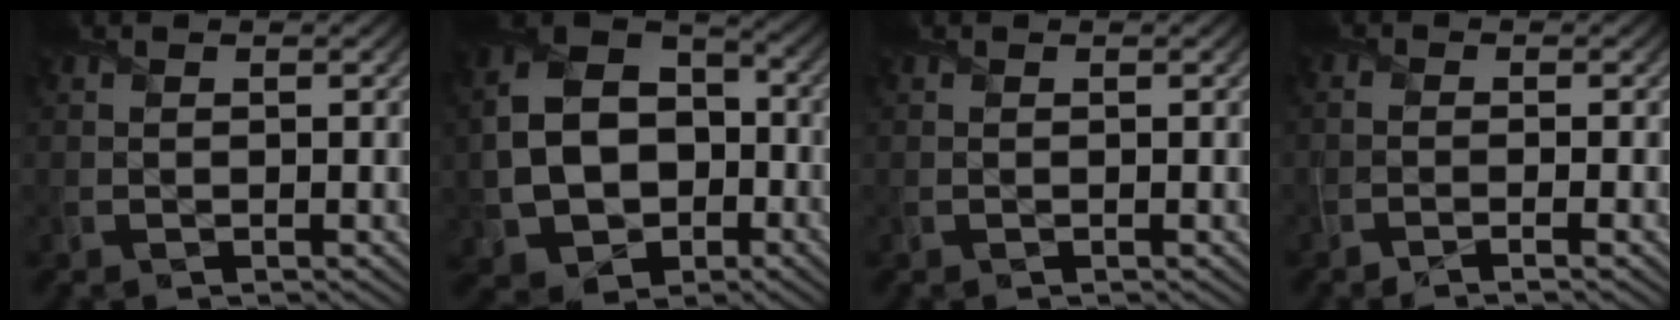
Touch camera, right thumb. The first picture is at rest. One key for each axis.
{"total": 13.1, "fx": -2.4, "fy": 9.7, "fz": 8.4, "tx": -0.184, "ty": -0.016, "tz": -0.047}
{"total": 0.0}
{"total": 2.0, "fx": -1.2, "fy": 0.3, "fz": 1.6, "tx": -0.025, "ty": 0.001, "tz": -0.034}